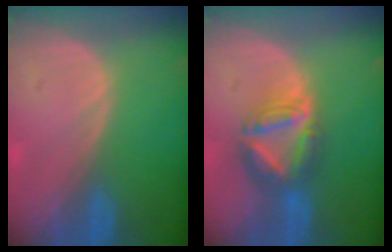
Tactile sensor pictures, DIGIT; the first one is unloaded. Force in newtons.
{"total": 7.4, "press": 6.6, "slide": 3.3}